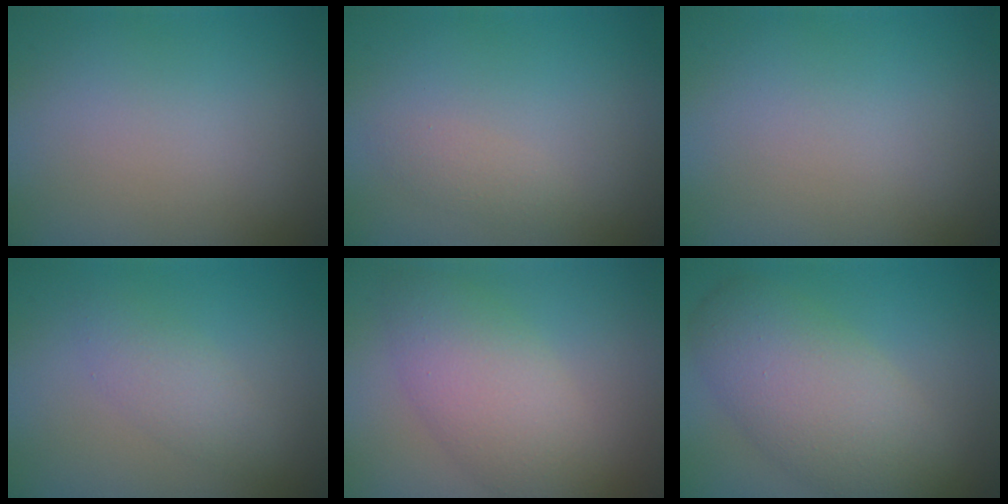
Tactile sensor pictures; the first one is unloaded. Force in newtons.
{"total": 1.2, "press": 1.2, "slide": 0.0}
{"total": 0.0}
{"total": 2.0, "press": 2.0, "slide": 0.1}
{"total": 5.3, "press": 5.3, "slide": 0.3}
{"total": 7.1, "press": 7.1, "slide": 0.6}